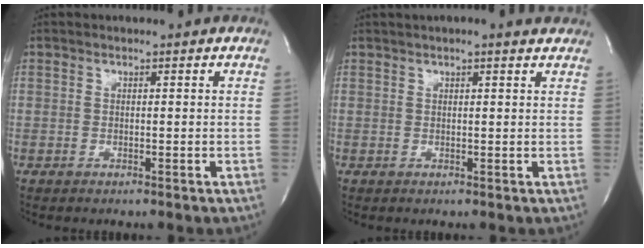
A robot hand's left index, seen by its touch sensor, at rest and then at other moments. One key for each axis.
{"total": 4.3, "fx": 3.5, "fy": 0.3, "fz": 2.4, "tx": -0.036, "ty": 0.015, "tz": 0.039}